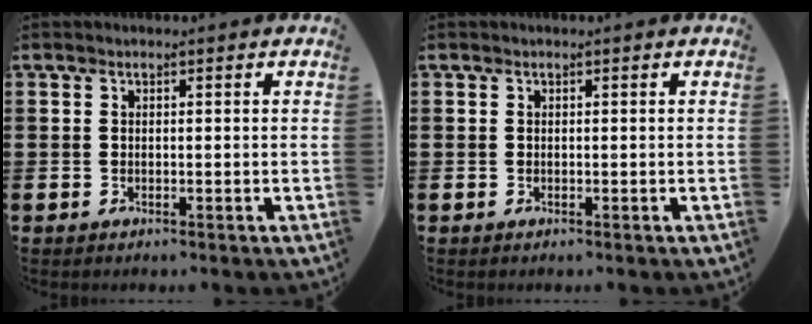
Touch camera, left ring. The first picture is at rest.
{"total": 0.0}